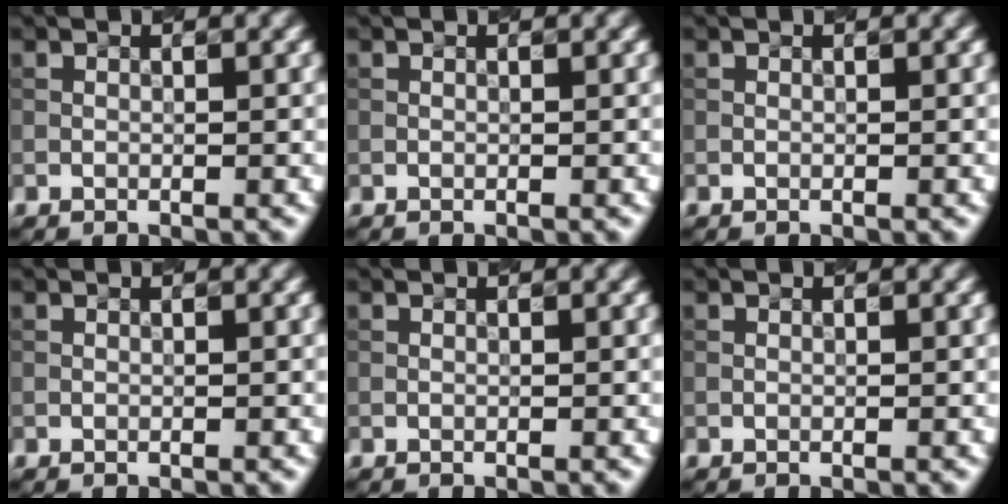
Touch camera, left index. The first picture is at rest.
{"total": 0.0}
{"total": 0.0}
{"total": 0.0}
{"total": 0.0}
{"total": 0.0}